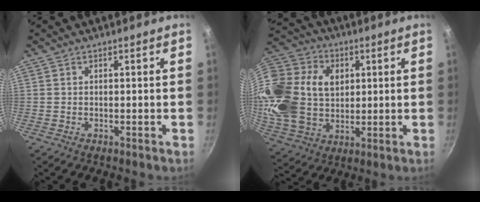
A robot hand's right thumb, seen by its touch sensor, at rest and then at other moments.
{"total": 24.2, "force": [4.9, 18.3, 15.2], "torque": [-0.300, 0.009, 0.095]}